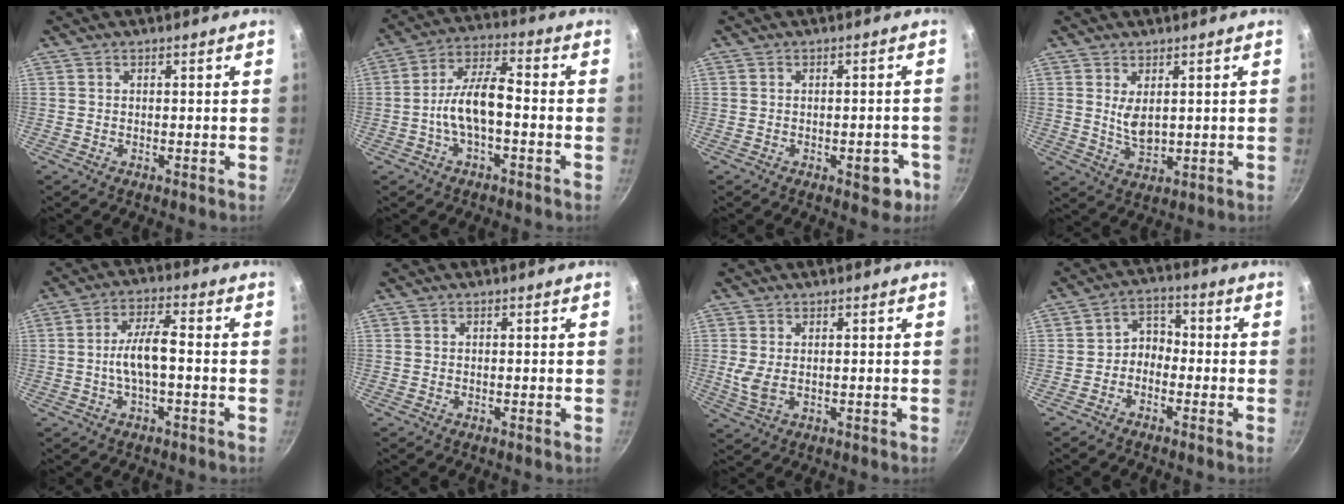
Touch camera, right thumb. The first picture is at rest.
{"total": 9.8, "force": [-2.1, 4.1, 8.6], "torque": [-0.150, 0.041, -0.049]}
{"total": 5.1, "force": [-2.1, 2.4, 3.9], "torque": [-0.030, 0.014, -0.022]}
{"total": 4.9, "force": [1.3, 2.6, 3.9], "torque": [-0.062, -0.019, 0.031]}
{"total": 7.4, "force": [-1.0, 2.5, 6.9], "torque": [-0.127, 0.029, -0.023]}
{"total": 0.0}
{"total": 3.9, "force": [0.4, 2.0, 3.3], "torque": [-0.069, -0.005, 0.014]}
{"total": 4.5, "force": [-1.6, 3.5, 2.4], "torque": [-0.015, 0.033, -0.040]}